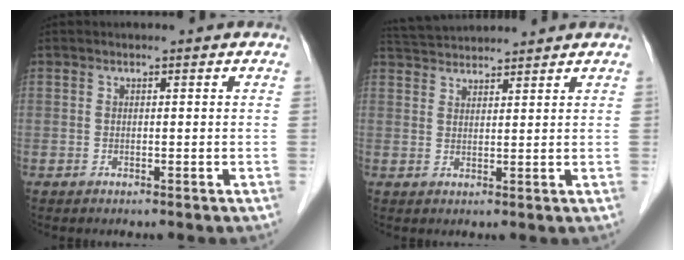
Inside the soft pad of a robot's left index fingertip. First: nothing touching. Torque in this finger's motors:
{"motor_torque": [-0.29, -0.29, 0.06, 0.02]}